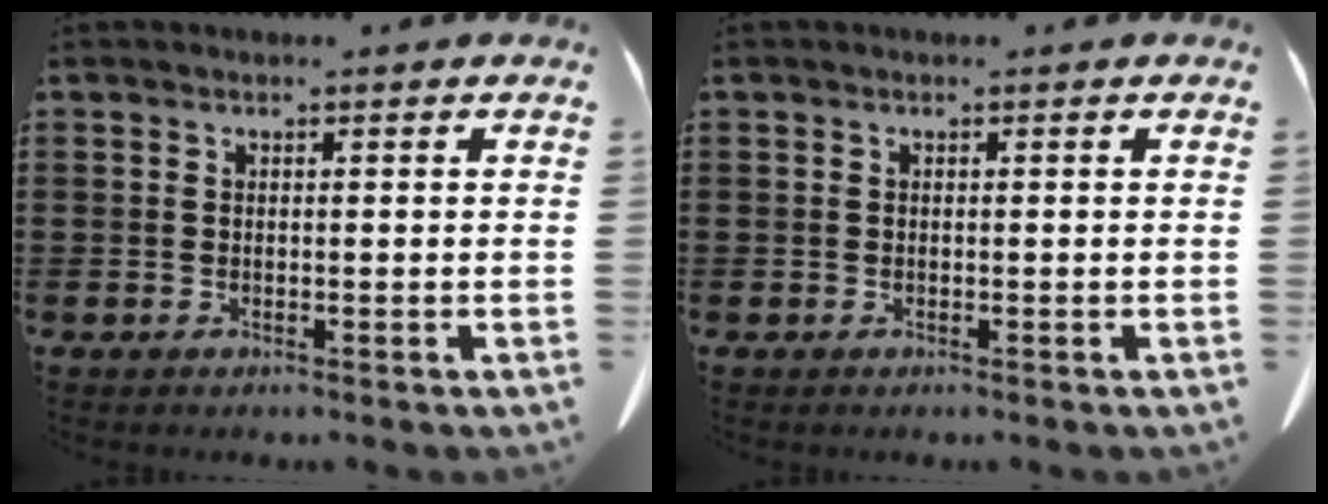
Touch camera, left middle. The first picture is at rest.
{"total": 0.0}